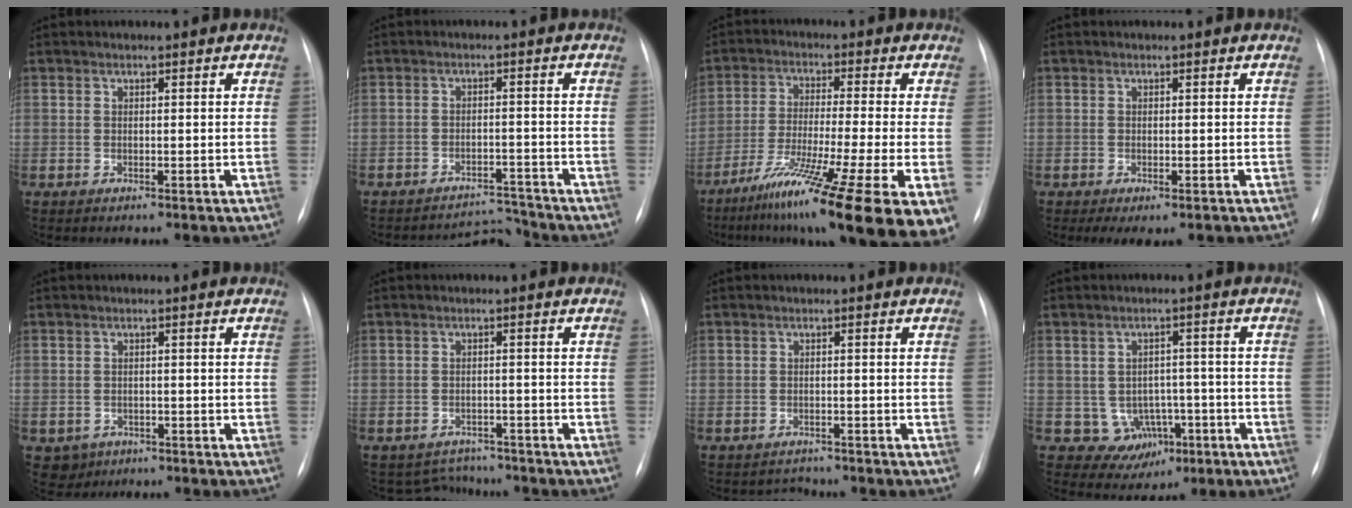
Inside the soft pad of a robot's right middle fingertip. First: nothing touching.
{"total": 4.3, "force": [-4.0, -0.1, -1.8], "torque": [0.035, 0.014, -0.058]}
{"total": 19.6, "force": [-12.0, -0.4, 15.5], "torque": [-0.191, -0.047, -0.200]}
{"total": 2.9, "force": [-1.6, 1.3, 2.1], "torque": [-0.029, -0.004, -0.014]}
{"total": 3.0, "force": [-1.4, 2.6, 0.4], "torque": [-0.006, 0.005, -0.015]}
{"total": 4.5, "force": [-4.1, 1.8, -0.9], "torque": [0.011, 0.016, -0.055]}
{"total": 1.9, "force": [-1.6, 0.8, -0.6], "torque": [0.006, 0.000, -0.023]}
{"total": 6.5, "force": [-2.0, 5.9, 2.1], "torque": [-0.021, 0.019, -0.012]}